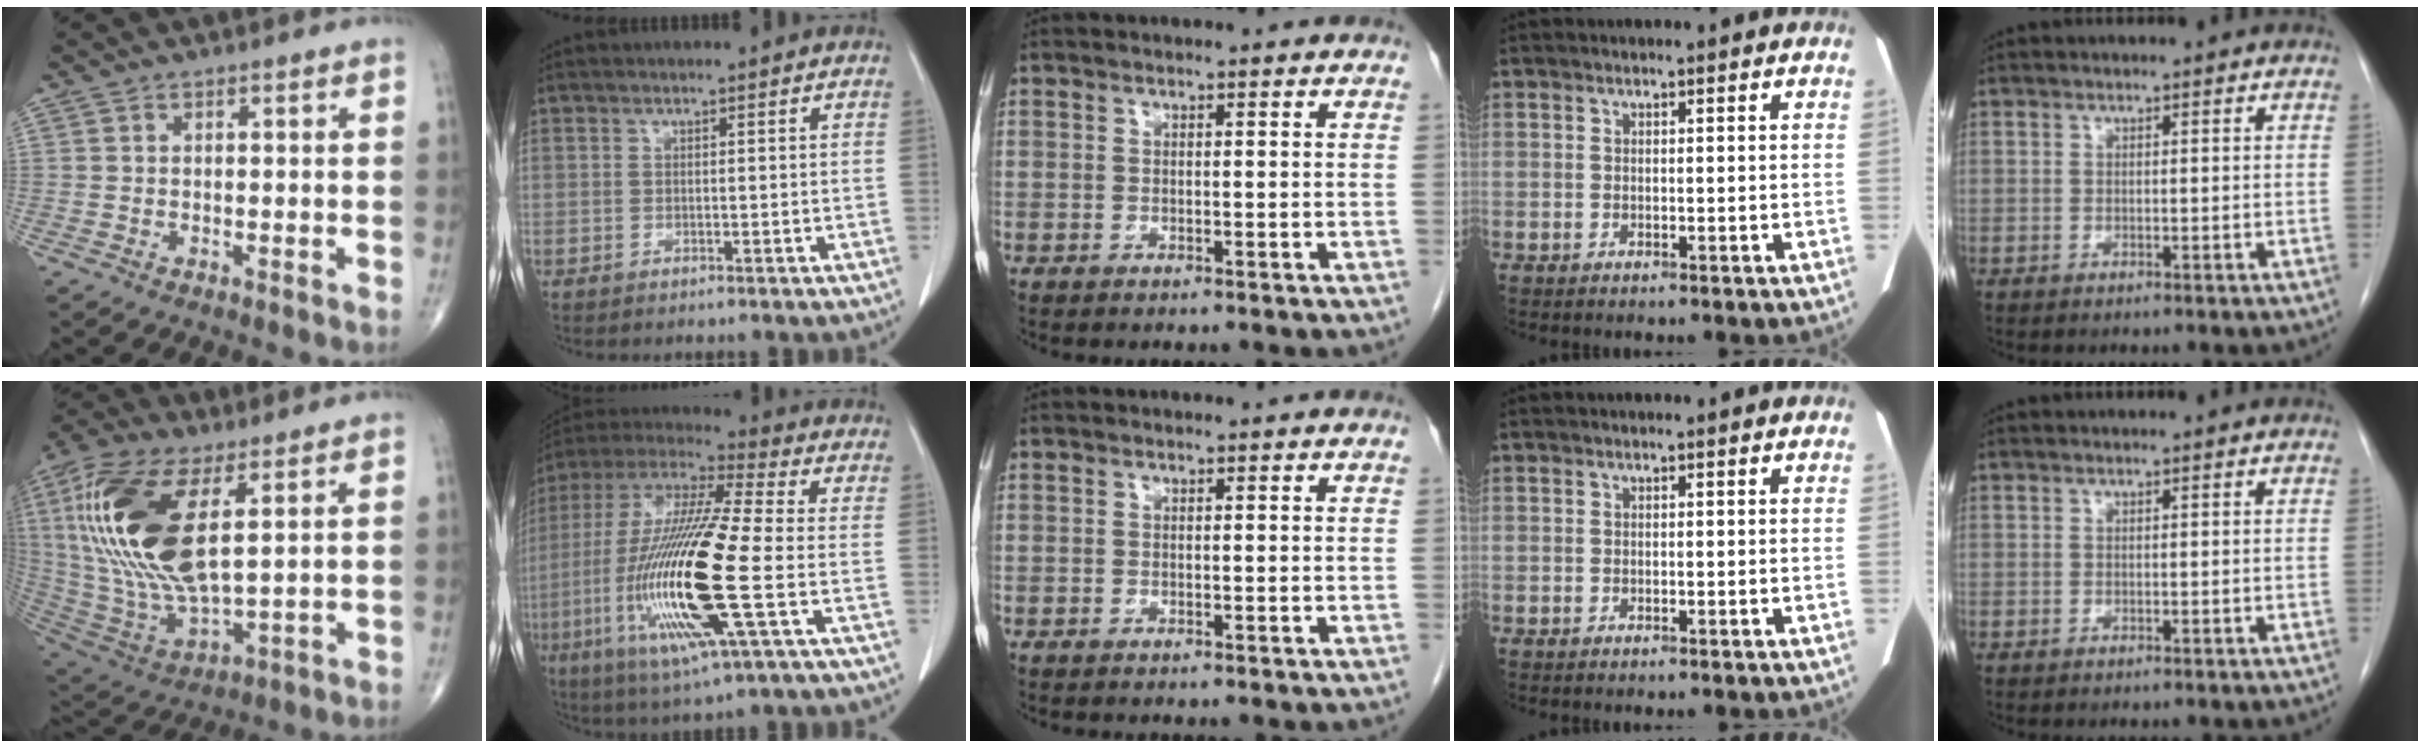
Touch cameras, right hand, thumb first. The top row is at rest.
{"thumb": {"total": 24.1, "force": [6.2, 10.3, 20.9], "torque": [-0.455, -0.026, 0.121]}, "index": {"total": 21.8, "force": [-4.8, 1.8, 21.2], "torque": [-0.465, -0.025, -0.094]}}